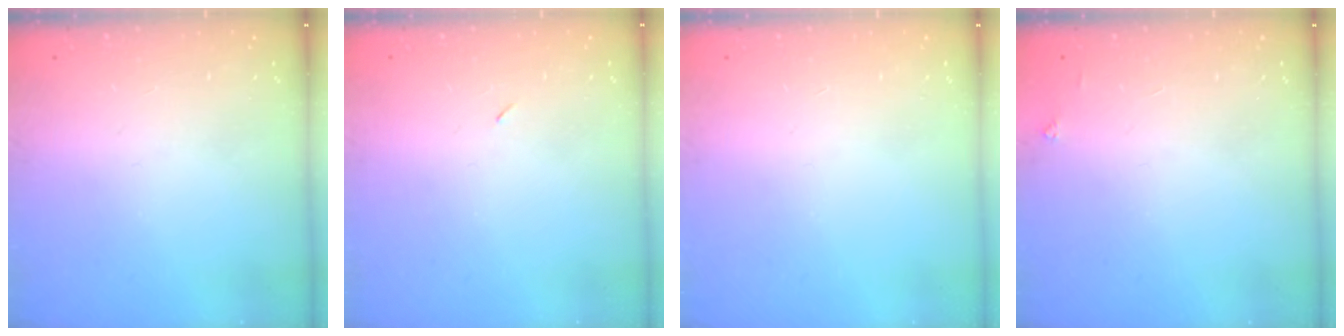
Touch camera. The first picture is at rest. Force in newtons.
{"total": 2.2, "press": 1.8, "slide": 1.2}
{"total": 0.0}
{"total": 3.8, "press": 3.8, "slide": 0.4}